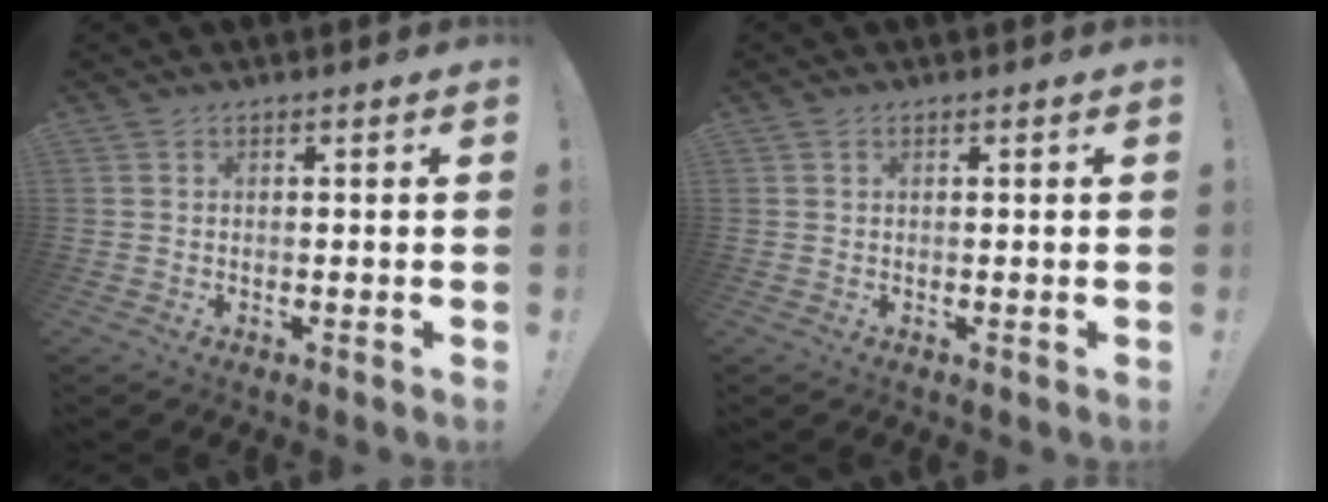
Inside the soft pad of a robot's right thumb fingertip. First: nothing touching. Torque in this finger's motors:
{"motor_torque": [0.04, -0.05, -0.22, 0.22, 0.04]}